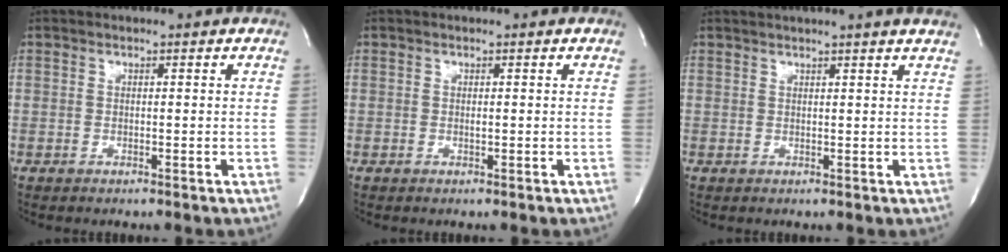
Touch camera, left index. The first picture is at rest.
{"total": 0.0}
{"total": 7.0, "force": [6.2, -1.0, 3.2], "torque": [-0.040, 0.015, 0.058]}